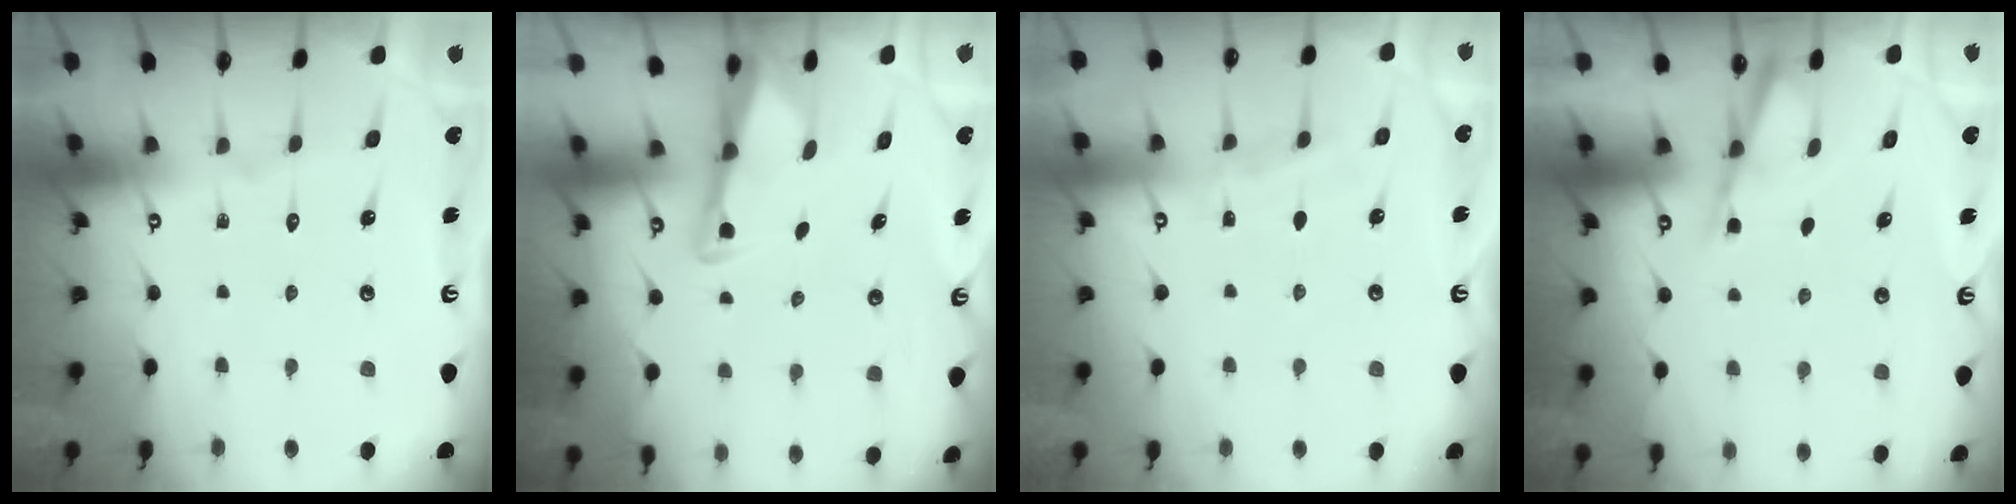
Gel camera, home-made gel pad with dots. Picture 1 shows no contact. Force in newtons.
{"total": 3.3, "press": 3.3, "slide": 0.4}
{"total": 3.6, "press": 3.5, "slide": 0.5}
{"total": 3.0, "press": 3.0, "slide": 0.5}